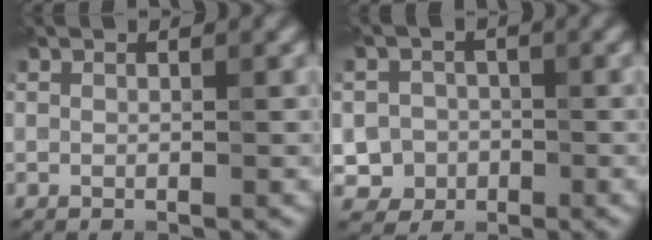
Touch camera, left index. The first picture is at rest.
{"total": 4.1, "force": [-1.4, 3.8, 0.5], "torque": [0.027, 0.001, -0.037]}